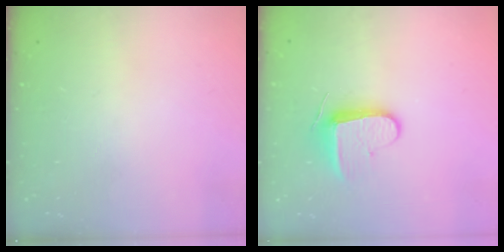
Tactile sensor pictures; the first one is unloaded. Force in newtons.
{"total": 9.3, "press": 9.3, "slide": 0.6}